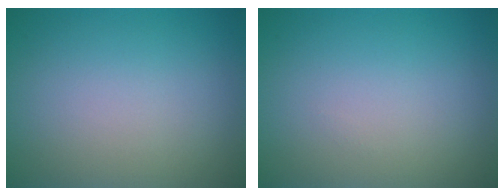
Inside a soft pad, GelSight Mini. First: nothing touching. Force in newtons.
{"total": 0.0}